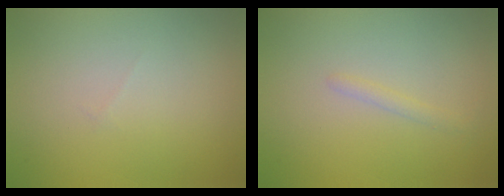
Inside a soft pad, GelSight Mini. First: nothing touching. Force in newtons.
{"total": 0.7, "press": 0.7, "slide": 0.0}